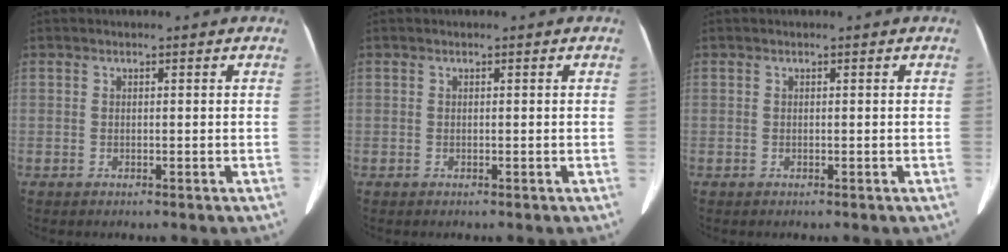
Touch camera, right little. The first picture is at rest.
{"total": 0.0}
{"total": 0.0}